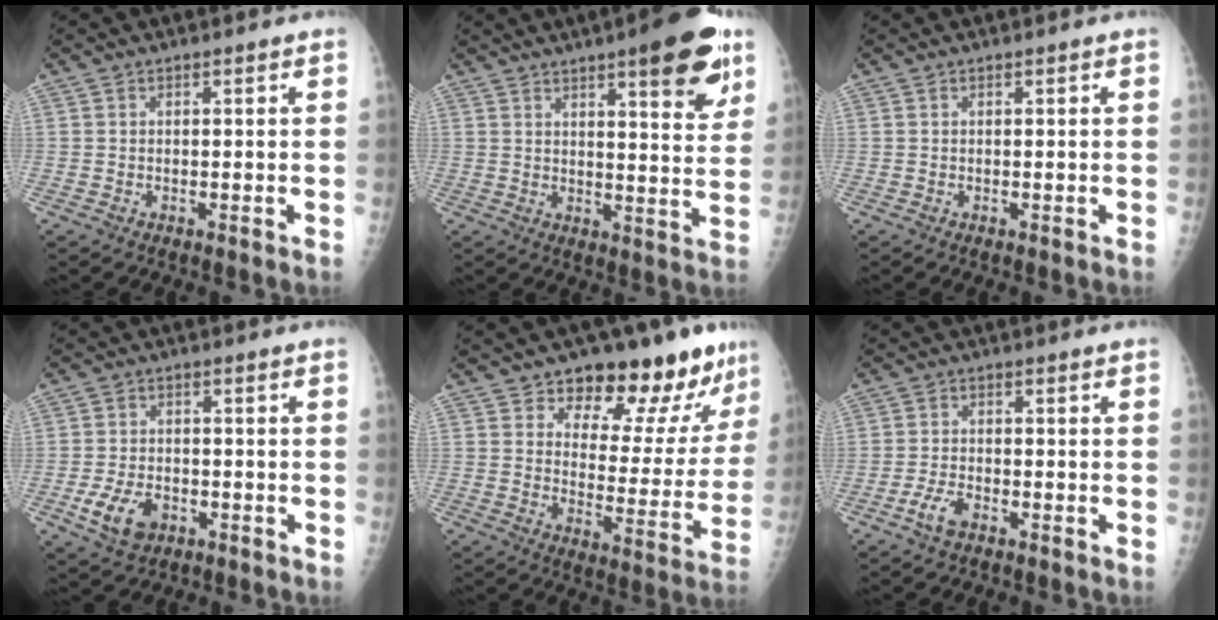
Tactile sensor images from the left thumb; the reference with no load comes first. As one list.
[{"total": 14.6, "force": [8.3, 3.6, 11.4], "torque": [-0.120, -0.037, 0.109]}, {"total": 0.0}, {"total": 7.0, "force": [-3.0, 4.6, 4.4], "torque": [-0.078, 0.008, -0.049]}, {"total": 17.5, "force": [12.6, 7.4, 9.6], "torque": [-0.069, -0.084, 0.171]}, {"total": 3.8, "force": [-2.4, 2.0, 2.2], "torque": [-0.045, 0.014, -0.043]}]